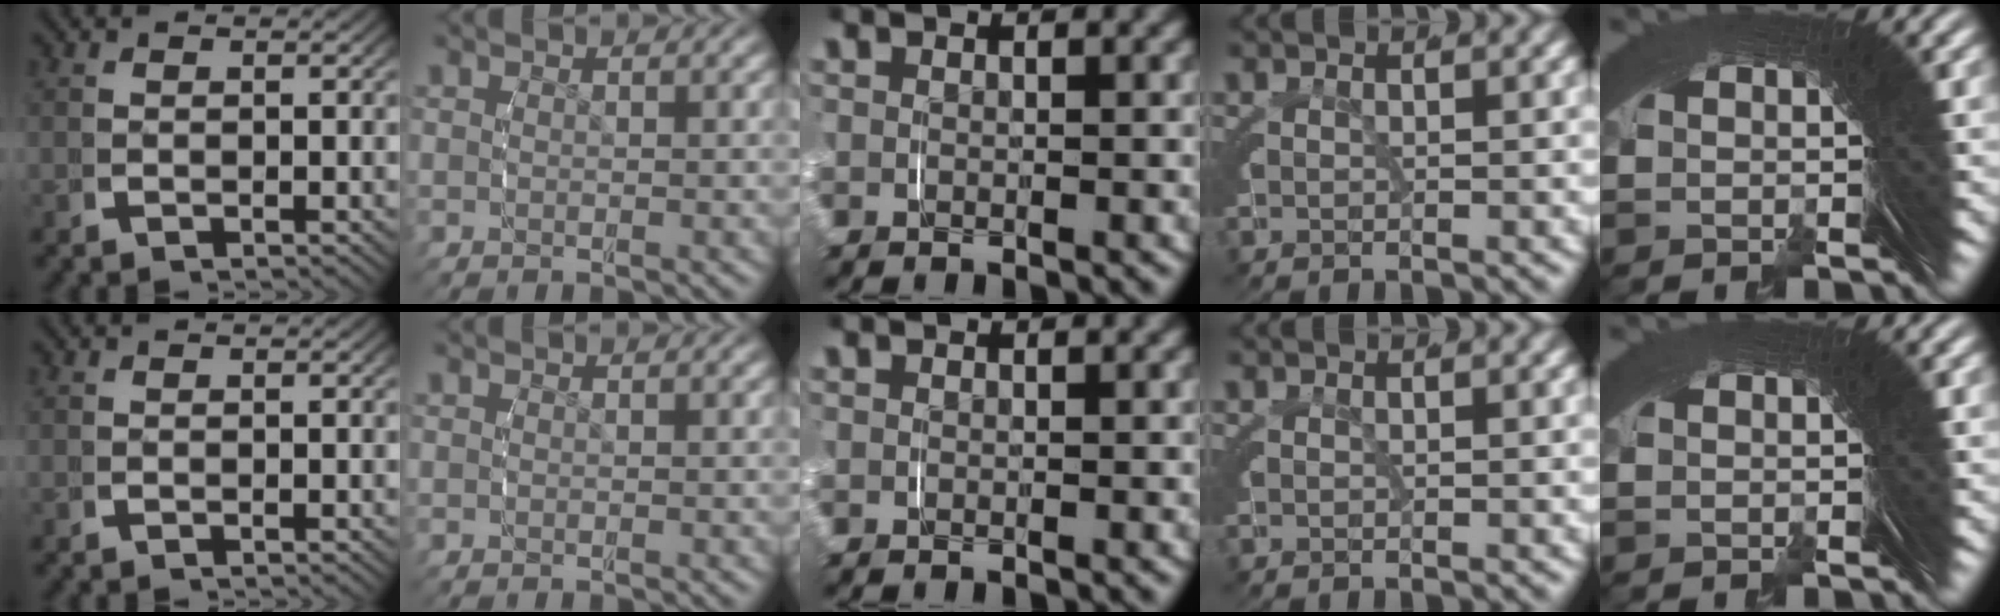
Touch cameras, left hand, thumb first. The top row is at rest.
{}